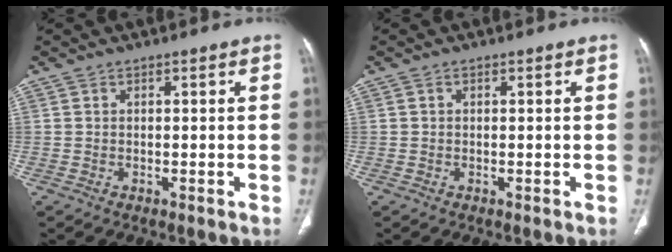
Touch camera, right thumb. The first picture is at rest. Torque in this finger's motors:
{"motor_torque": [0.40, 0.16, -0.37, 0.18, 0.05]}